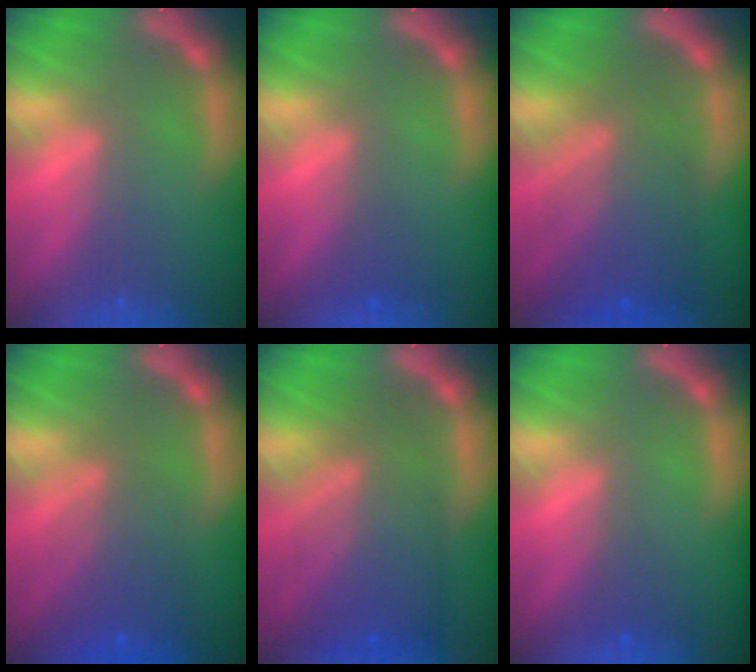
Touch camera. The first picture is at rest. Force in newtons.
{"total": 1.0}
{"total": 7.5}
{"total": 5.1}
{"total": 8.1}
{"total": 1.0}